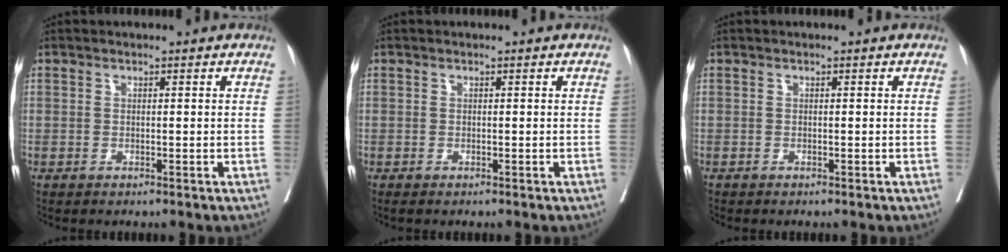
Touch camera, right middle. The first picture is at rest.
{"total": 0.0}
{"total": 0.0}